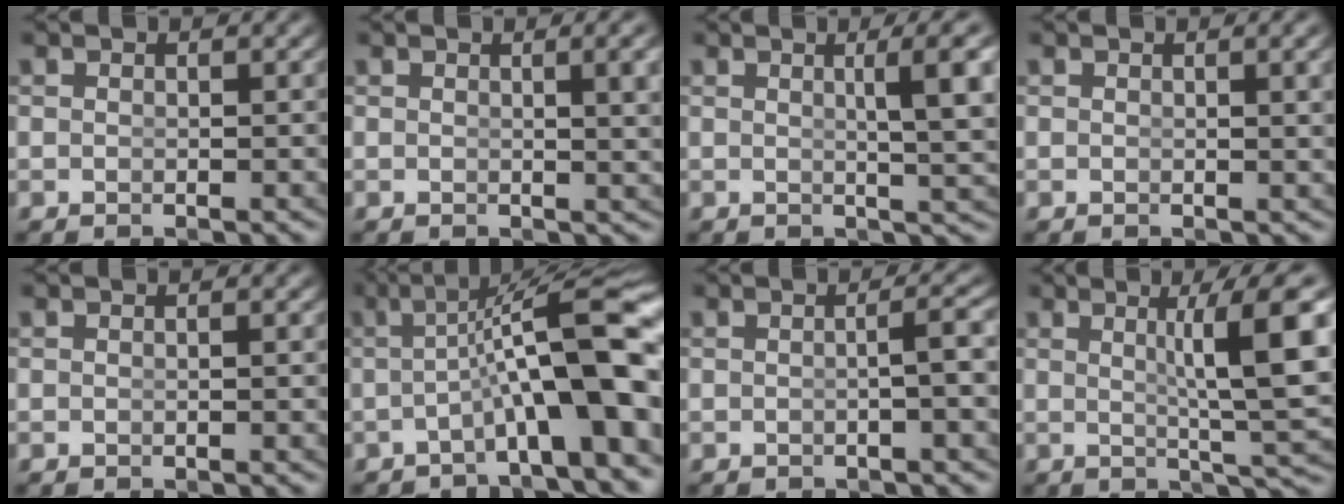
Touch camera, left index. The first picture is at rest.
{"total": 2.4, "force": [0.9, -0.1, 2.3], "torque": [-0.019, -0.002, 0.014]}
{"total": 5.0, "force": [1.2, 0.4, 4.9], "torque": [-0.059, -0.001, 0.023]}
{"total": 1.3, "force": [0.6, -0.2, 1.2], "torque": [-0.010, -0.001, 0.009]}
{"total": 0.0}
{"total": 8.3, "force": [-1.2, 1.5, 8.1], "torque": [-0.116, 0.009, -0.012]}
{"total": 1.9, "force": [-0.4, -0.6, 1.8], "torque": [-0.023, 0.005, -0.004]}
{"total": 7.5, "force": [1.3, 1.1, 7.4], "torque": [-0.092, 0.000, 0.023]}